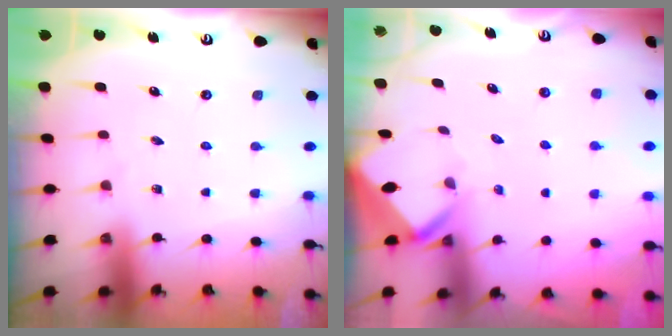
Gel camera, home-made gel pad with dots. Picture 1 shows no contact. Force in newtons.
{"total": 2.9, "press": 2.9, "slide": 0.2}